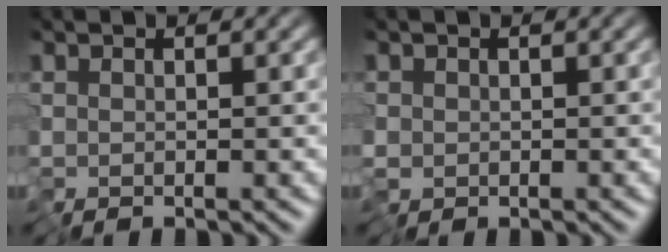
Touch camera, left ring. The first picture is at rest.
{"total": 0.8, "force": [-0.3, 0.7, 0.2], "torque": [-0.004, -0.001, -0.007]}